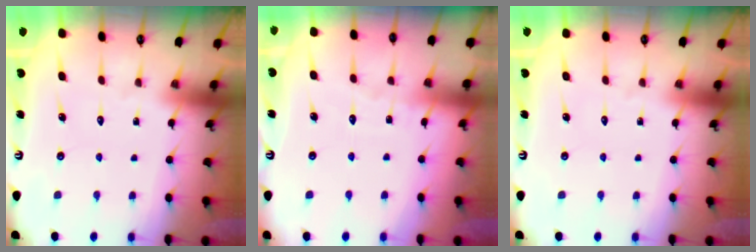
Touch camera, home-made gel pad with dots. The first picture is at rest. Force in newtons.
{"total": 2.7, "press": 2.7, "slide": 0.3}
{"total": 0.0}